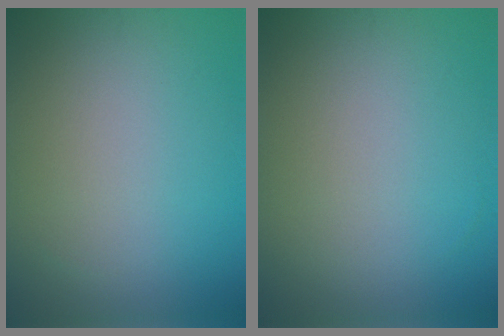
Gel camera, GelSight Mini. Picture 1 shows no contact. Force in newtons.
{"total": 0.0}